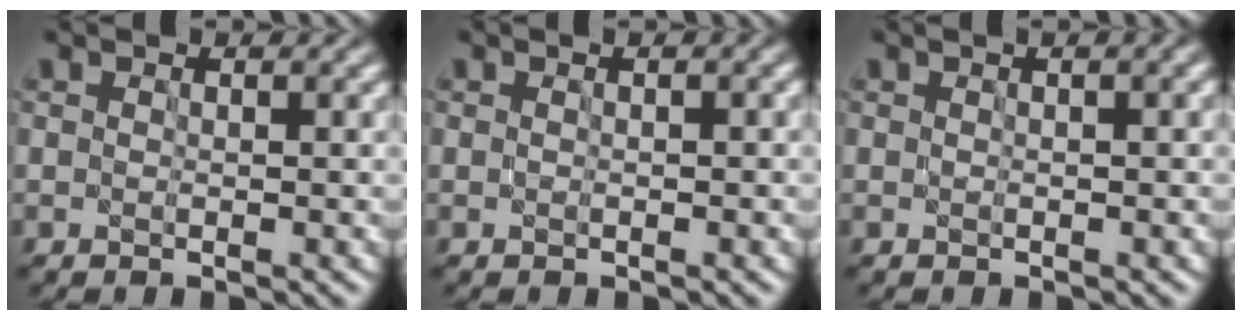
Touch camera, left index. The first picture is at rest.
{"total": 0.9, "force": [0.1, 0.2, 0.8], "torque": [-0.018, 0.002, 0.000]}
{"total": 1.9, "force": [0.6, 0.5, 1.8], "torque": [-0.026, 0.006, 0.002]}